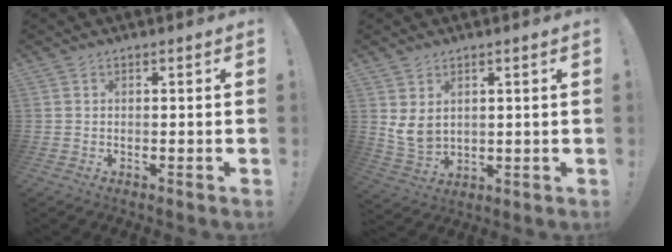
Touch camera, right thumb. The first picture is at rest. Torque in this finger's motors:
{"motor_torque": [0.53, 1.03, -0.13, 0.06, 0.00]}